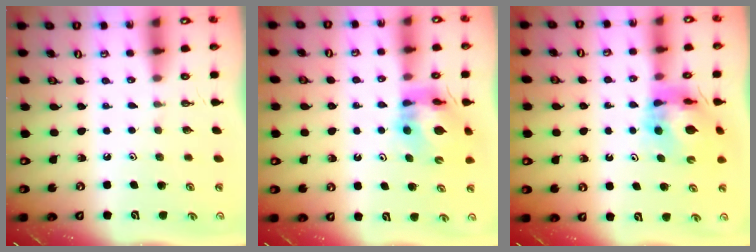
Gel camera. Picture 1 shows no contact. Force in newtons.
{"total": 11.1, "press": 11.1, "slide": 1.2}
{"total": 12.1, "press": 12.0, "slide": 1.4}